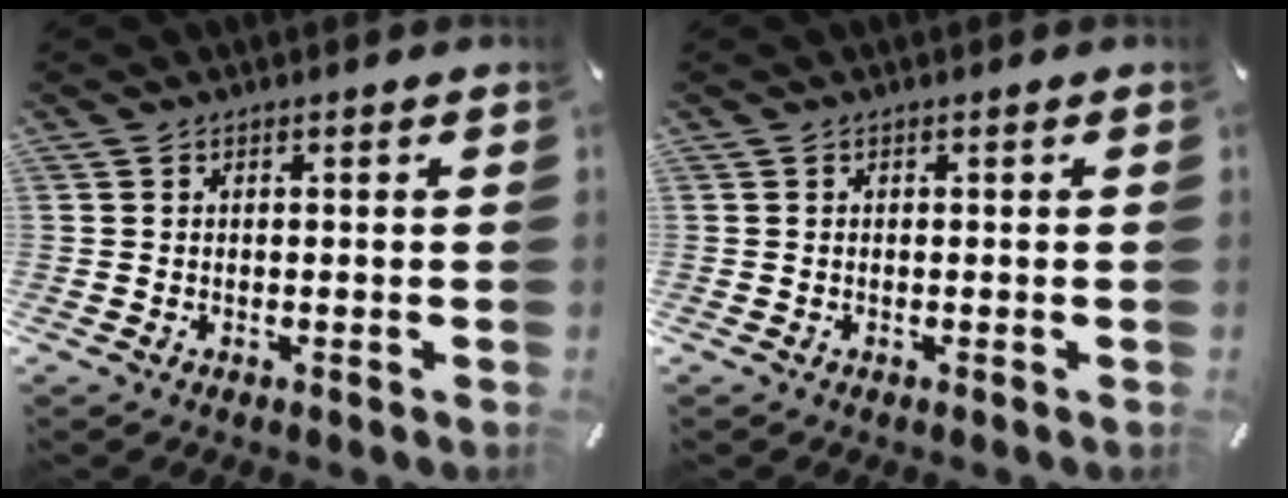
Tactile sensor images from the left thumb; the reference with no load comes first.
{"total": 0.0}